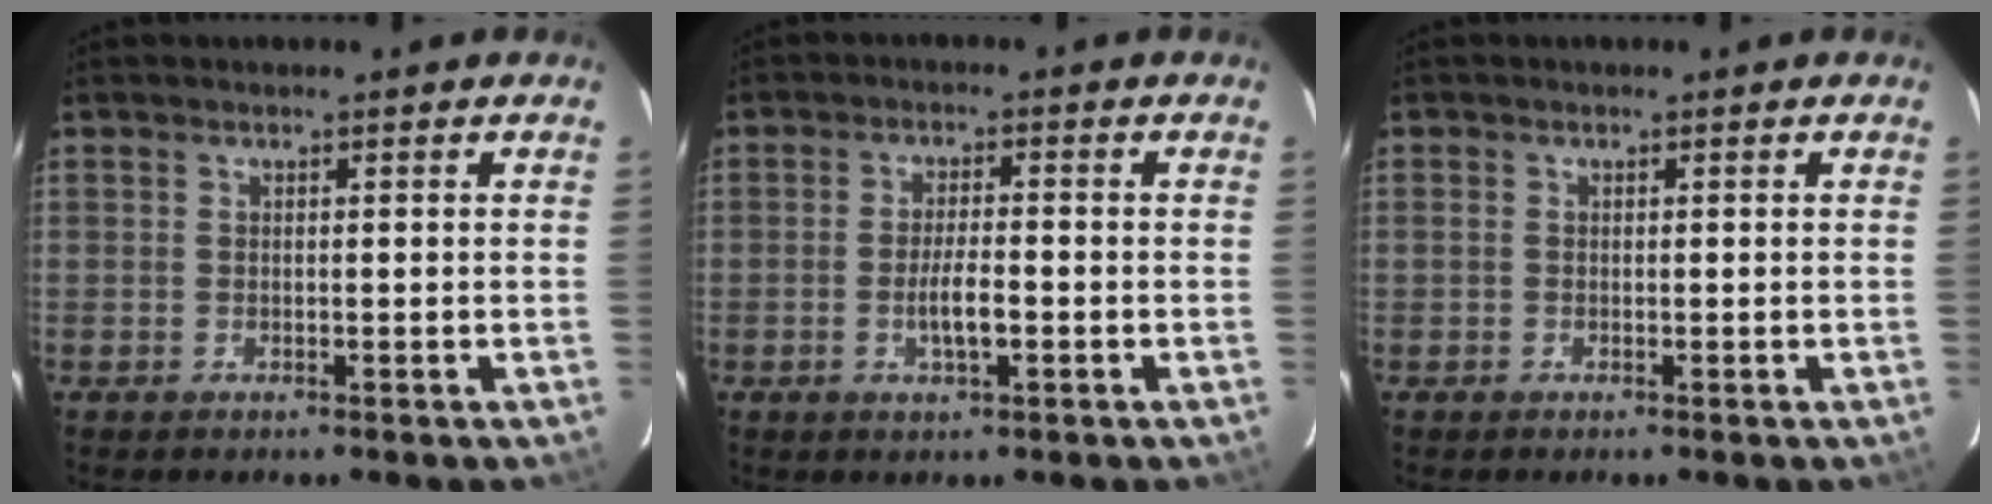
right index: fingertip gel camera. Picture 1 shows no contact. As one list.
[{"total": 4.5, "force": [-1.5, 1.0, 4.1], "torque": [-0.078, -0.004, -0.024]}, {"total": 0.5, "force": [-0.1, 0.5, 0.2], "torque": [0.001, 0.000, -0.005]}]